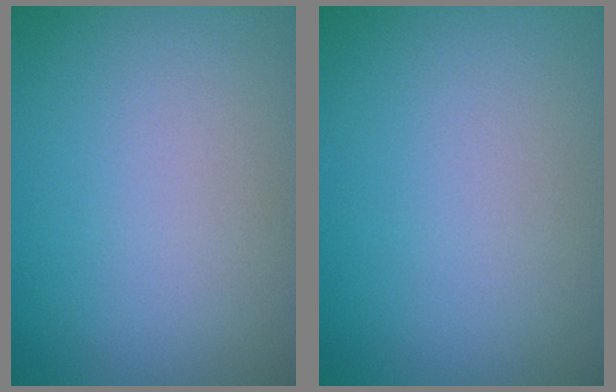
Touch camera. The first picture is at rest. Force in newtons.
{"total": 0.0}